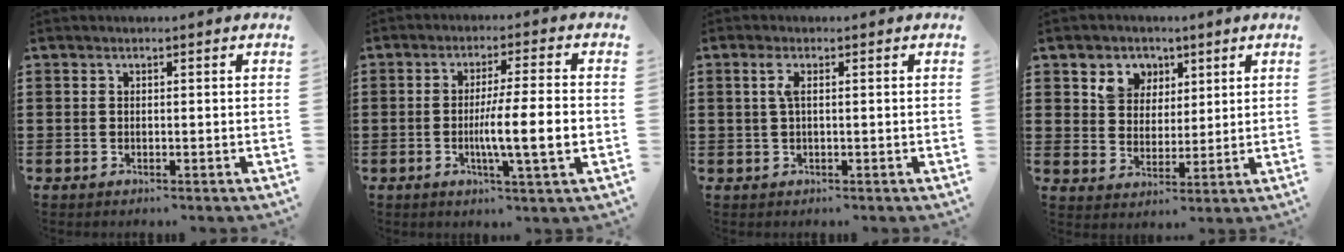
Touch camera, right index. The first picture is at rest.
{"total": 8.3, "force": [-1.7, 0.2, 8.1], "torque": [-0.143, -0.011, -0.032]}
{"total": 2.1, "force": [0.4, 0.5, 2.0], "torque": [-0.042, 0.002, 0.005]}
{"total": 5.2, "force": [2.9, 4.3, 0.7], "torque": [-0.032, 0.011, 0.053]}